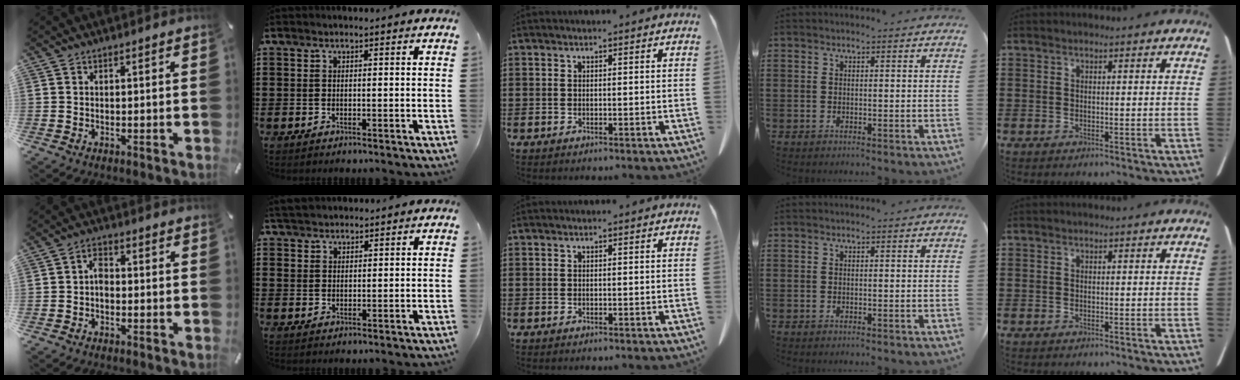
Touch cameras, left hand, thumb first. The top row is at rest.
{"thumb": {"total": 3.2, "force": [-0.8, 2.1, 2.3], "torque": [-0.050, 0.006, -0.016]}, "index": {"total": 3.0, "force": [2.7, 1.3, 0.2], "torque": [-0.013, 0.002, 0.053]}}